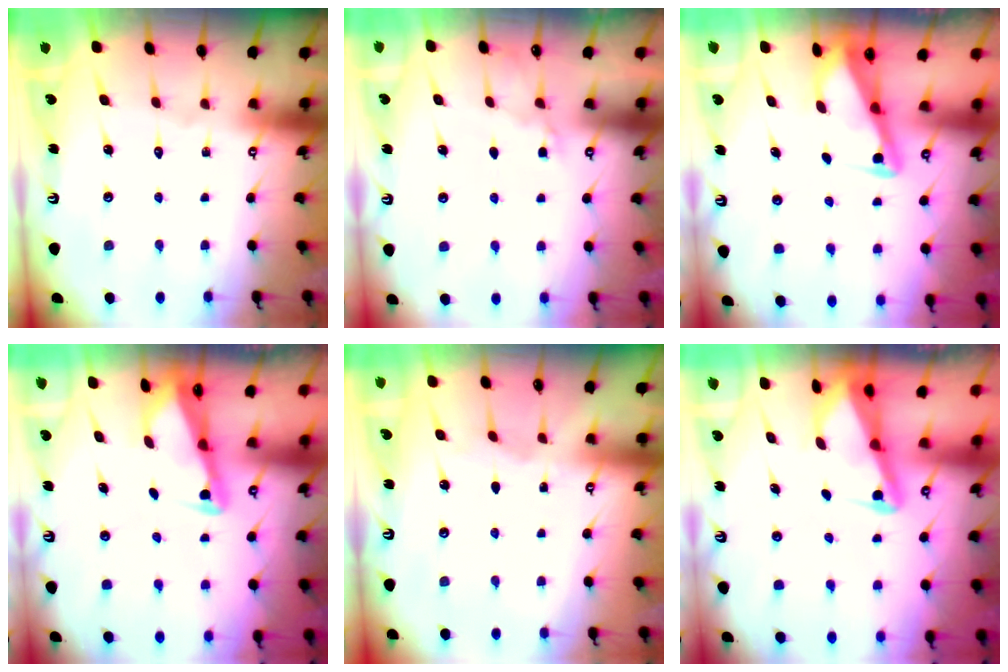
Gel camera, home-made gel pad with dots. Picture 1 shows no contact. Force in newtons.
{"total": 5.2, "press": 5.1, "slide": 0.6}
{"total": 2.8, "press": 2.8, "slide": 0.3}
{"total": 2.4, "press": 2.4, "slide": 0.2}
{"total": 3.0, "press": 3.0, "slide": 0.4}
{"total": 2.7, "press": 2.6, "slide": 0.6}